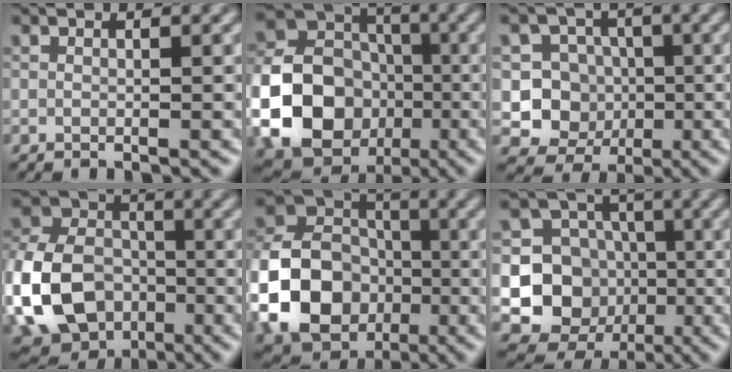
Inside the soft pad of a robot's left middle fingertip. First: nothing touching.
{"total": 20.7, "force": [-5.5, 18.5, 7.5], "torque": [-0.177, -0.042, -0.125]}
{"total": 6.8, "force": [-1.0, 6.4, 1.9], "torque": [-0.006, 0.008, -0.042]}
{"total": 12.5, "force": [-4.0, 9.4, 7.2], "torque": [-0.169, -0.021, -0.080]}
{"total": 13.3, "force": [-3.7, 10.6, 7.2], "torque": [-0.156, -0.022, -0.081]}
{"total": 9.9, "force": [-2.1, 9.2, 3.0], "torque": [-0.043, -0.004, -0.053]}